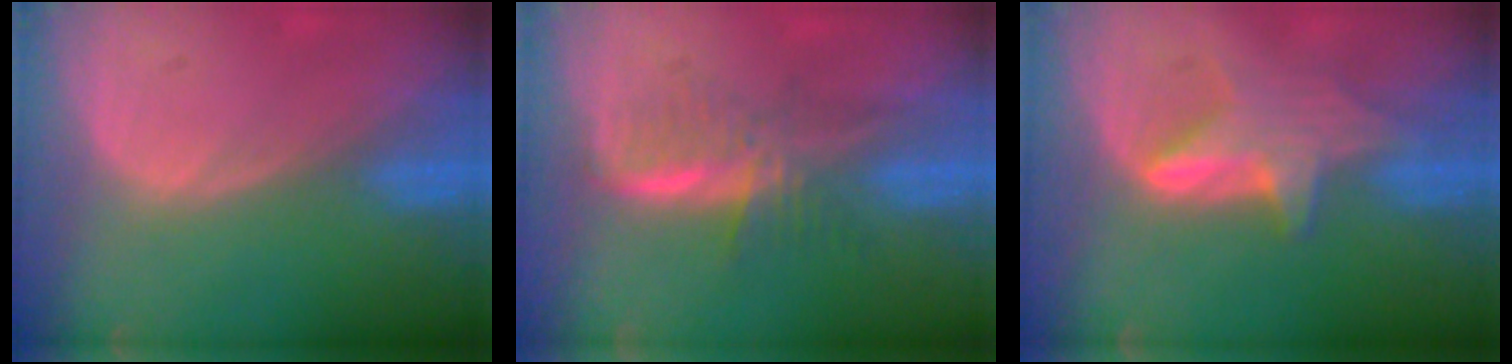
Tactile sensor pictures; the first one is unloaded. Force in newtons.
{"total": 5.9, "press": 5.6, "slide": 2.0}
{"total": 5.9, "press": 5.8, "slide": 0.8}